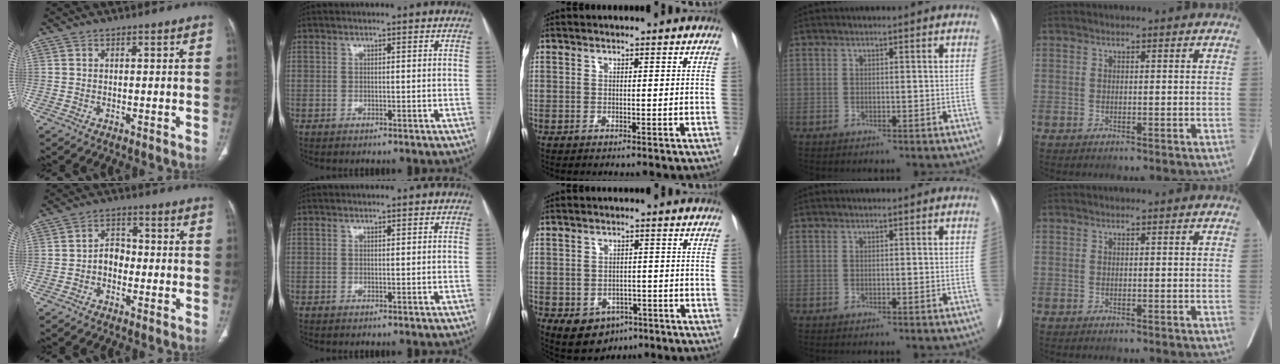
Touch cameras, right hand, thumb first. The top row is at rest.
{"thumb": {"total": 4.2, "force": [-1.3, 3.2, 2.4], "torque": [-0.024, 0.021, -0.033]}, "middle": {"total": 7.7, "force": [-3.9, 5.6, 3.5], "torque": [-0.058, 0.007, -0.048]}}